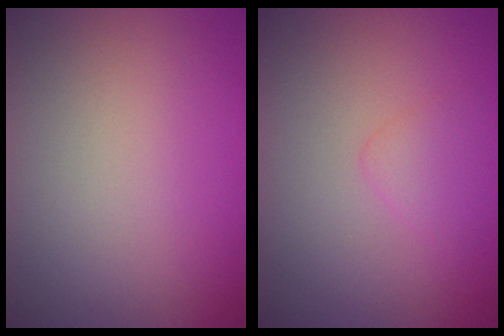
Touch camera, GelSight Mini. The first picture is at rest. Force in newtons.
{"total": 1.4, "press": 1.4, "slide": 0.0}